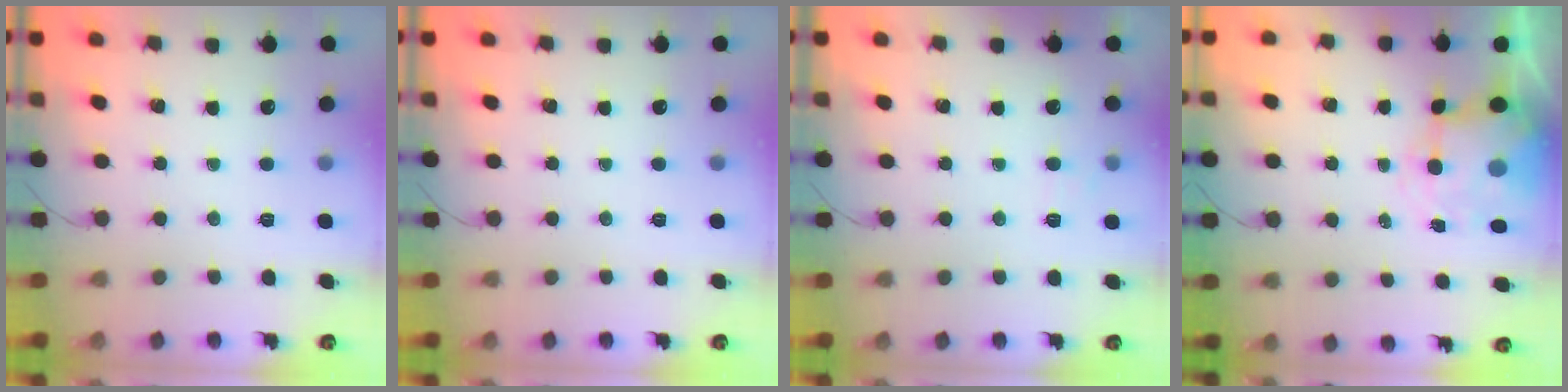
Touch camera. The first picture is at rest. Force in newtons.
{"total": 0.0}
{"total": 4.3, "press": 4.2, "slide": 1.0}
{"total": 7.1, "press": 6.9, "slide": 1.9}